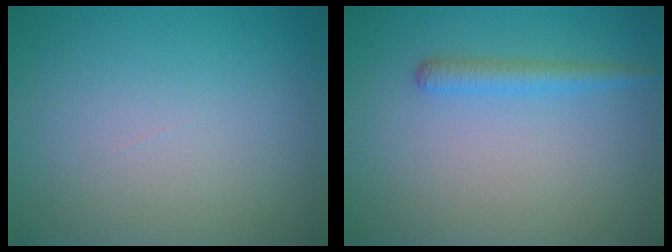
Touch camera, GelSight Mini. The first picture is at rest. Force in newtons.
{"total": 1.7, "press": 1.7, "slide": 0.1}